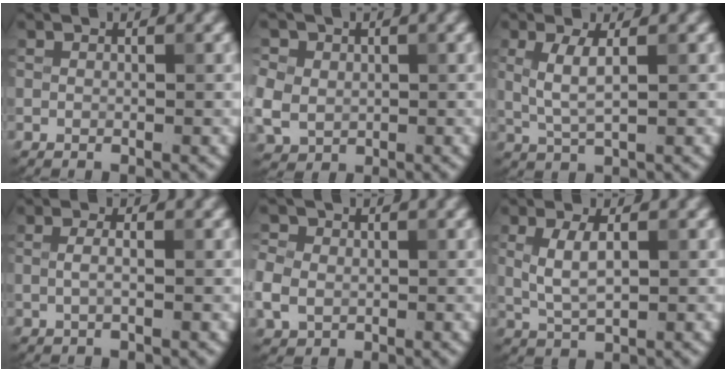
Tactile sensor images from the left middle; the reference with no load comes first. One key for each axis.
{"total": 4.8, "fx": 0.5, "fy": 4.2, "fz": 2.3, "tx": -0.056, "ty": 0.018, "tz": 0.003}
{"total": 2.8, "fx": 0.6, "fy": 0.7, "fz": 2.6, "tx": -0.060, "ty": -0.001, "tz": 0.012}
{"total": 1.1, "fx": 0.1, "fy": 0.3, "fz": 1.1, "tx": -0.020, "ty": -0.006, "tz": -0.002}
{"total": 3.9, "fx": -0.3, "fy": 3.3, "fz": 2.0, "tx": -0.044, "ty": 0.005, "tz": -0.008}
{"total": 2.9, "fx": 0.5, "fy": 1.1, "fz": 2.6, "tx": -0.060, "ty": 0.000, "tz": 0.011}